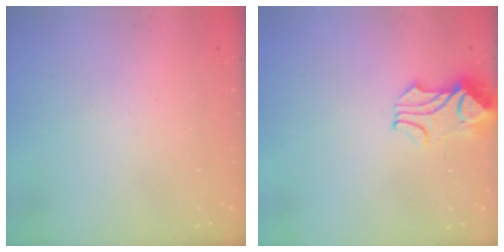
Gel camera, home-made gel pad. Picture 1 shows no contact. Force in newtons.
{"total": 2.3, "press": 2.2, "slide": 0.8}